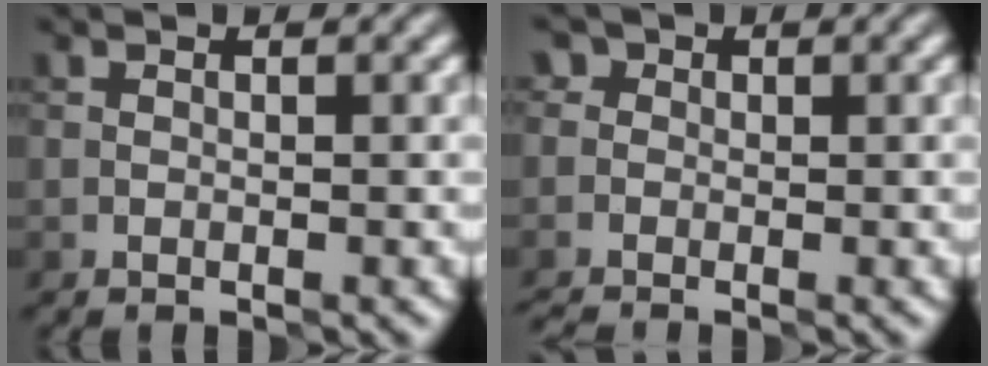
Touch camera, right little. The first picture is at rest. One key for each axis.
{"total": 2.0, "fx": -1.0, "fy": 1.6, "fz": 0.7, "tx": -0.005, "ty": 0.009, "tz": -0.029}